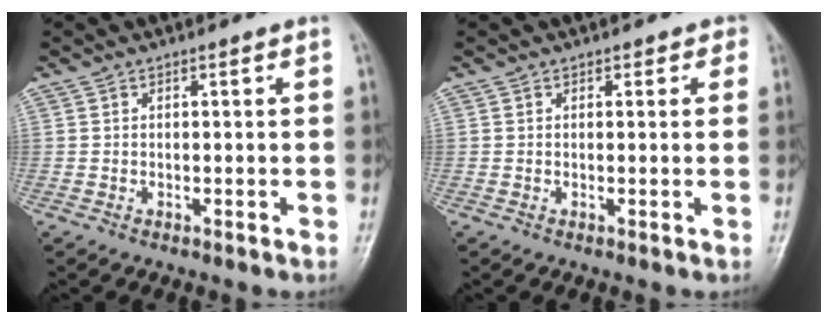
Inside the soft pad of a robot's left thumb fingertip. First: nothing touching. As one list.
[{"total": 1.4, "force": [0.7, 1.1, 0.5], "torque": [0.017, 0.000, 0.002]}]